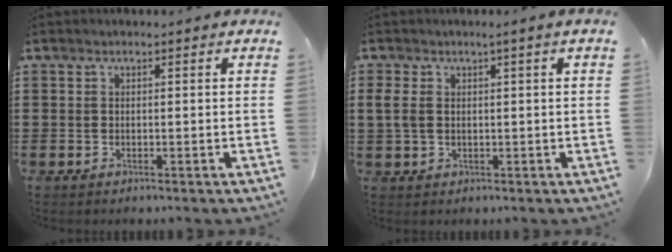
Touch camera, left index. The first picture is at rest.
{"total": 2.6, "force": [0.1, 1.0, 2.4], "torque": [-0.062, -0.002, -0.004]}